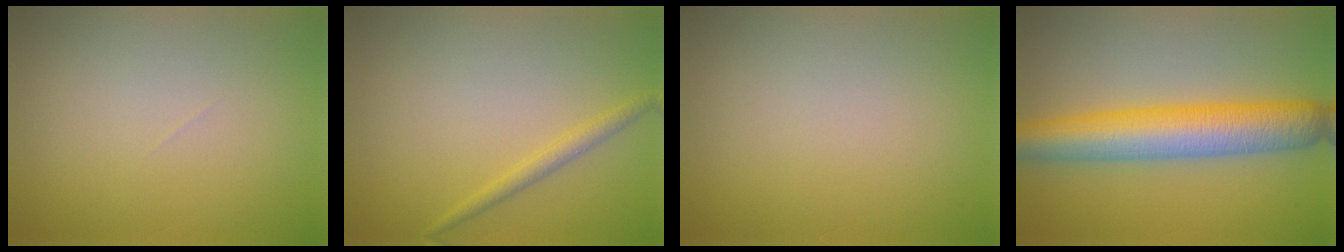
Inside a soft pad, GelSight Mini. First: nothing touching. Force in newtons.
{"total": 1.5, "press": 1.5, "slide": 0.1}
{"total": 0.0}
{"total": 8.0, "press": 8.0, "slide": 0.2}